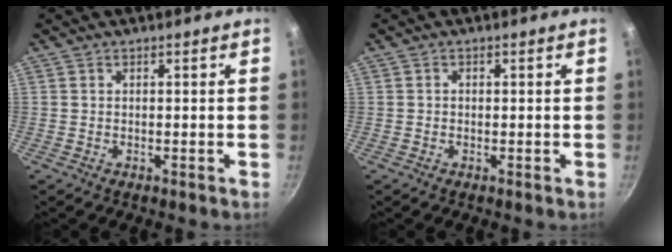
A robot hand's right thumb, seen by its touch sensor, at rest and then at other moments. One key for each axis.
{"total": 0.6, "fx": -0.1, "fy": 0.5, "fz": 0.3, "tx": -0.004, "ty": 0.003, "tz": -0.001}